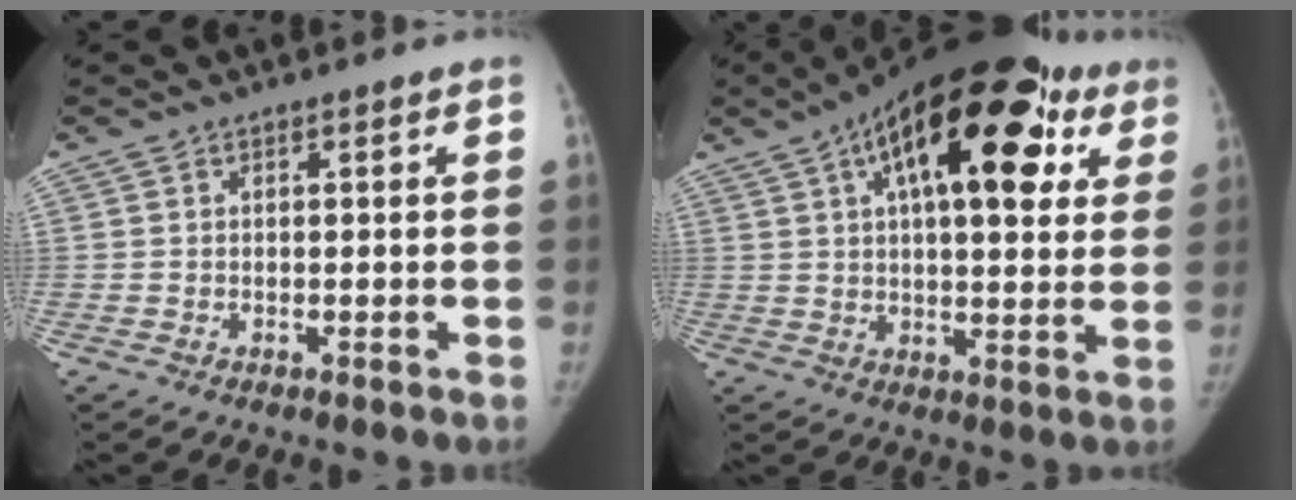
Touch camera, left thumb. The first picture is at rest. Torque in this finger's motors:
{"motor_torque": [0.05, 1.11, 1.43, -1.34, 0.14]}